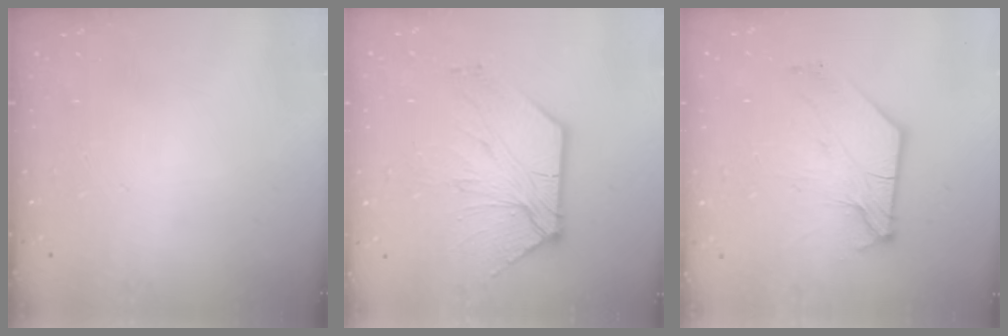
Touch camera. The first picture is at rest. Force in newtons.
{"total": 7.3, "press": 7.3, "slide": 0.3}
{"total": 7.2, "press": 7.1, "slide": 0.9}